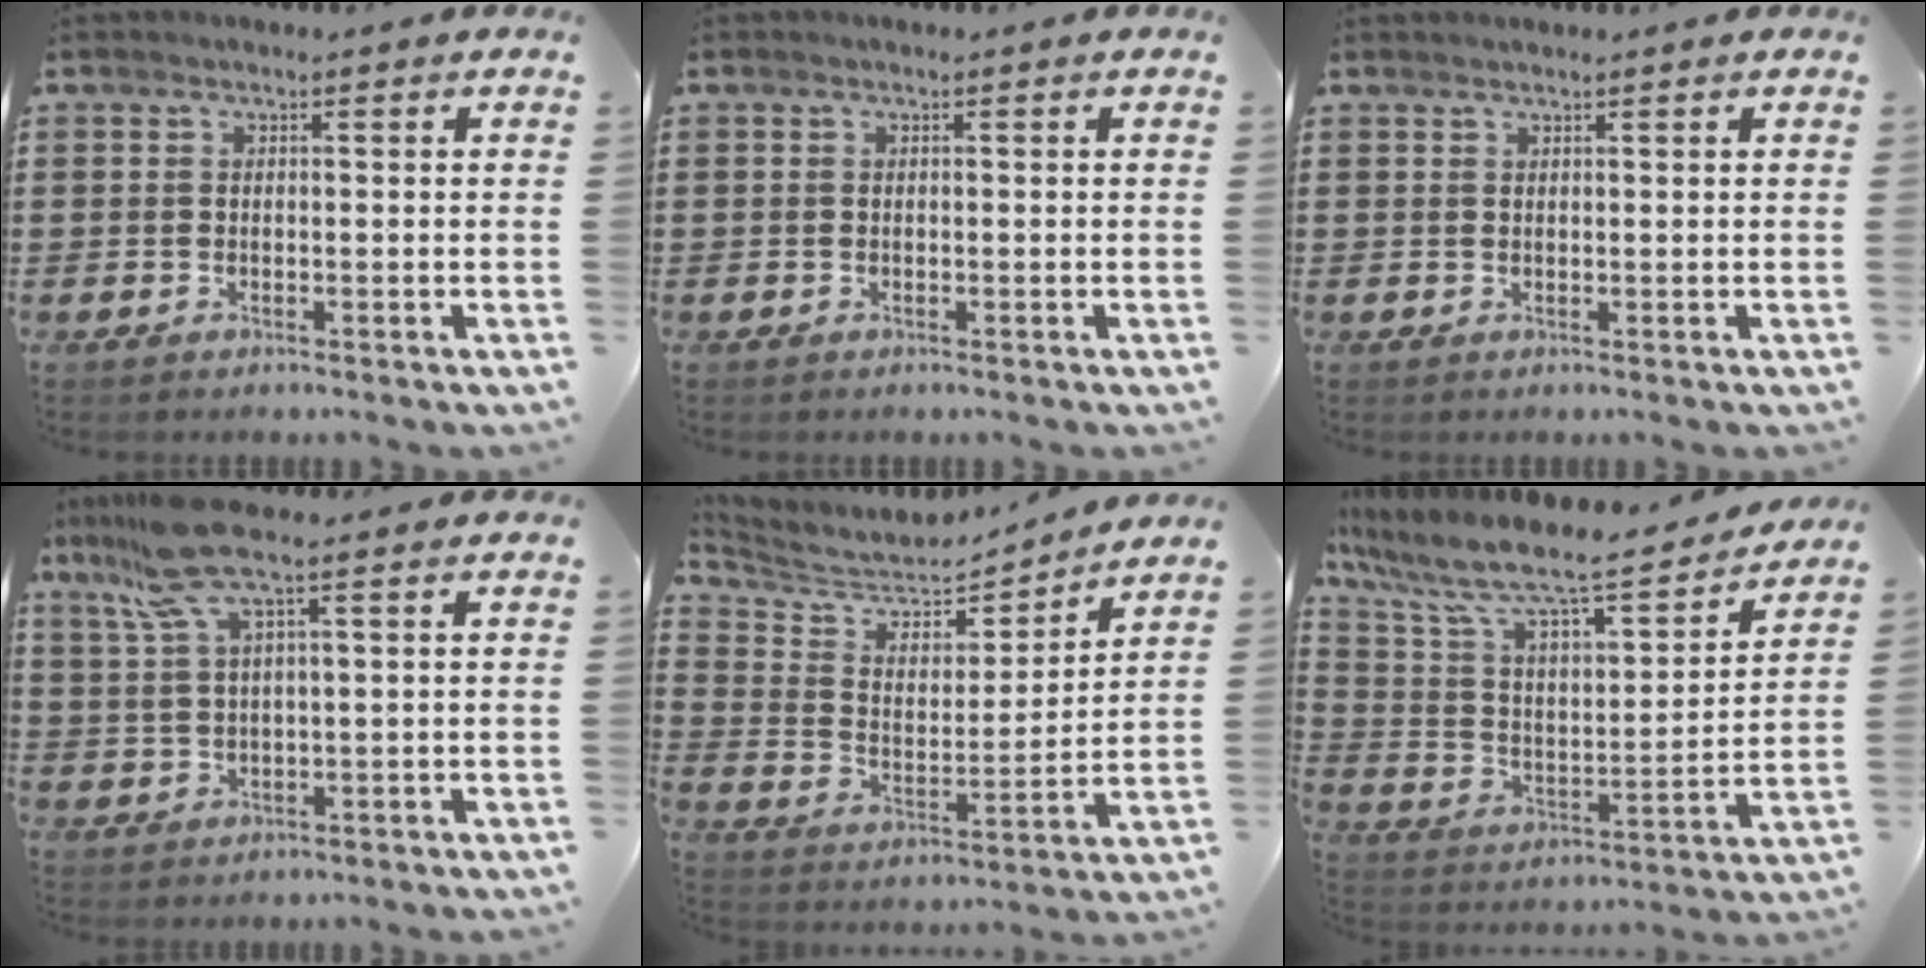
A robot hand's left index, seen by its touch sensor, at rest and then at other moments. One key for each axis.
{"total": 0.0}
{"total": 0.7, "fx": 0.7, "fy": -0.1, "fz": 0.2, "tx": -0.005, "ty": -0.002, "tz": 0.014}
{"total": 8.5, "fx": 4.6, "fy": 1.3, "fz": 7.0, "tx": -0.168, "ty": -0.004, "tz": 0.079}
{"total": 6.1, "fx": 5.6, "fy": 1.8, "fz": 1.6, "tx": -0.064, "ty": -0.043, "tz": 0.093}
{"total": 10.1, "fx": 8.2, "fy": 1.6, "fz": 5.6, "tx": -0.147, "ty": -0.060, "tz": 0.134}